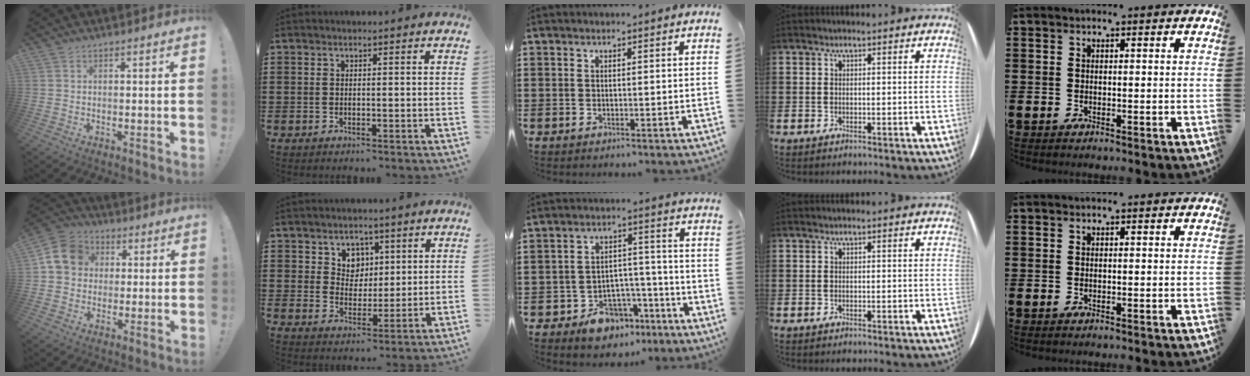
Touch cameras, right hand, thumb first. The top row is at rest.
{"thumb": {"total": 11.3, "force": [2.1, 9.7, 5.3], "torque": [-0.083, 0.011, 0.047]}, "index": {"total": 4.6, "force": [2.4, 3.9, 0.8], "torque": [-0.031, 0.005, 0.042]}, "middle": {"total": 8.0, "force": [-6.2, 4.4, 2.3], "torque": [-0.032, 0.041, -0.110]}}